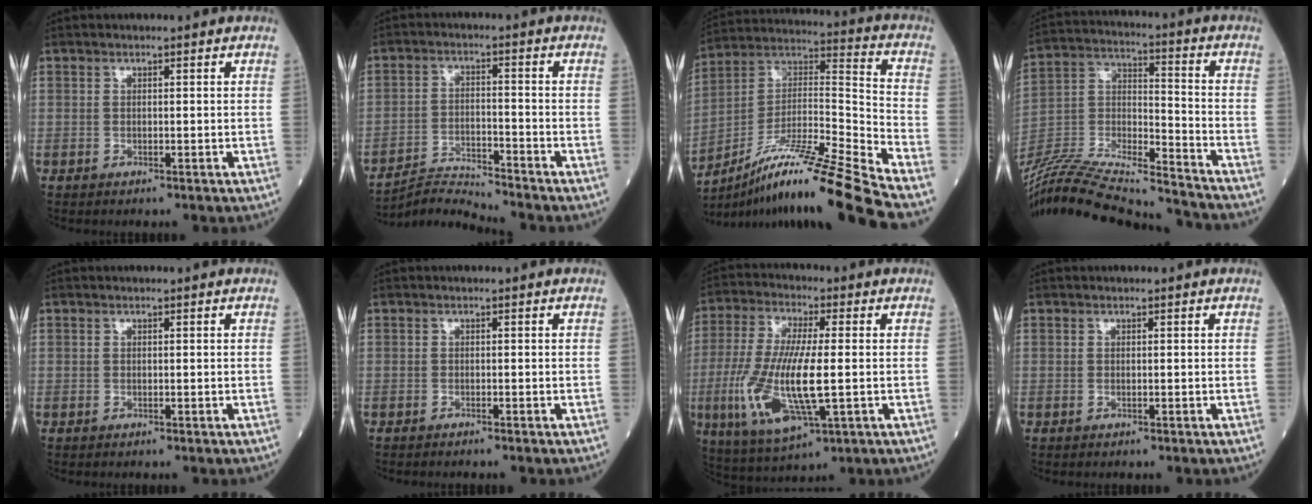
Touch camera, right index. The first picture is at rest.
{"total": 5.8, "force": [-5.5, -1.7, -0.8], "torque": [-0.001, -0.010, -0.101]}
{"total": 20.7, "force": [-16.3, -2.1, 12.7], "torque": [-0.223, -0.006, -0.295]}
{"total": 27.5, "force": [-25.6, 2.1, 9.8], "torque": [-0.210, -0.028, -0.421]}
{"total": 0.0}
{"total": 1.3, "force": [-1.1, -0.1, 0.6], "torque": [-0.010, 0.000, -0.015]}
{"total": 14.5, "force": [-2.3, 3.3, 14.0], "torque": [-0.300, -0.017, -0.037]}
{"total": 0.0}